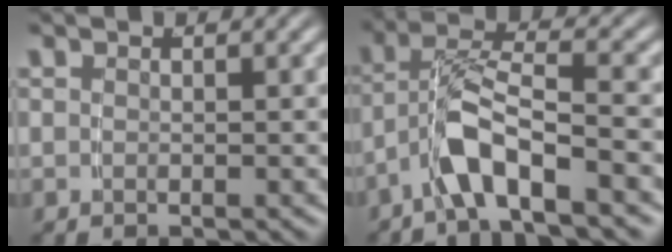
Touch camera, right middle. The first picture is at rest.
{"total": 4.4, "force": [-1.7, 1.7, 3.6], "torque": [-0.082, 0.000, -0.029]}